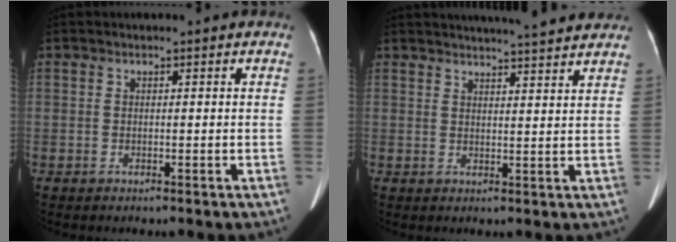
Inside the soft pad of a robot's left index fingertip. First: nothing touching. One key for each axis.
{"total": 11.8, "fx": 10.9, "fy": 0.3, "fz": 4.5, "tx": -0.064, "ty": 0.011, "tz": 0.128}